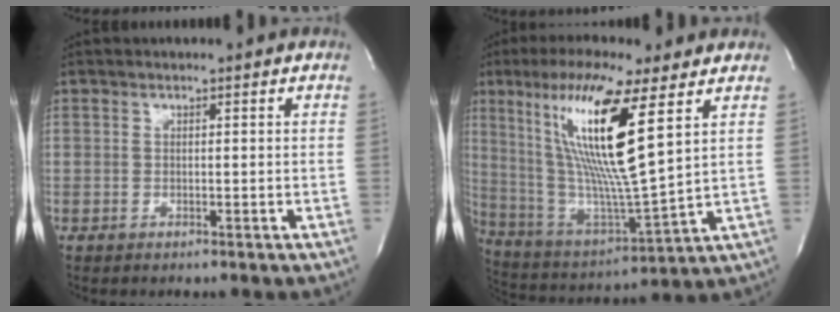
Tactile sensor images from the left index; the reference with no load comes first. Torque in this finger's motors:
{"motor_torque": [1.56, -0.20, 0.85, 0.21]}